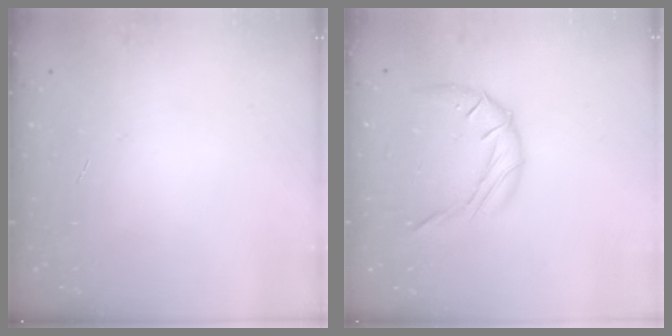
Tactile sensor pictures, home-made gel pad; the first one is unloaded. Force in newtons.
{"total": 10.4, "press": 10.4, "slide": 0.4}